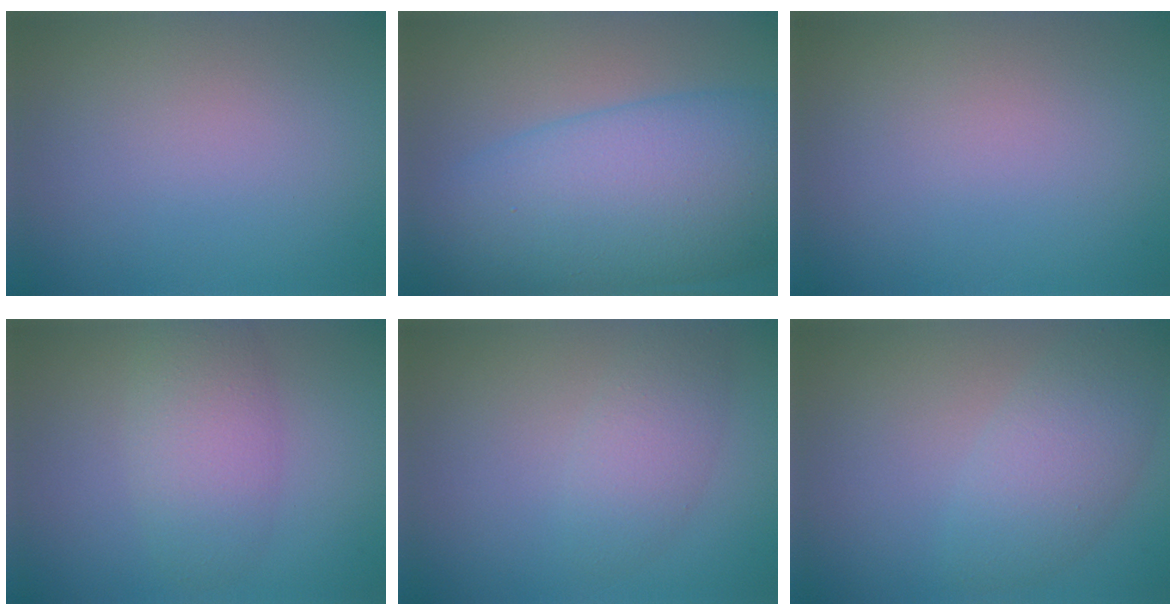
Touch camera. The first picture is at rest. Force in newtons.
{"total": 12.4, "press": 12.4, "slide": 0.0}
{"total": 0.0}
{"total": 4.2, "press": 4.2, "slide": 0.2}
{"total": 2.8, "press": 2.8, "slide": 0.1}
{"total": 4.4, "press": 4.3, "slide": 0.2}